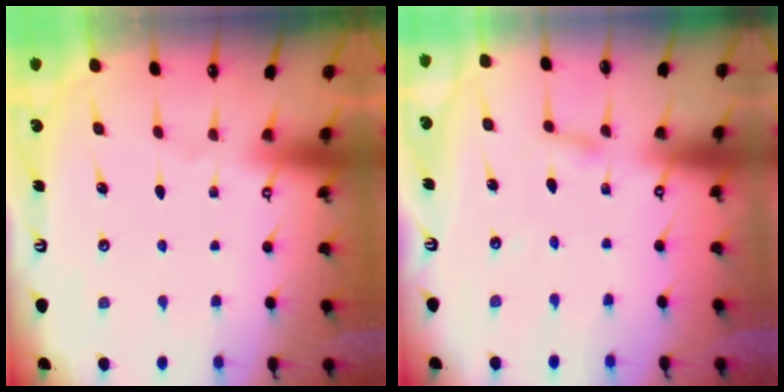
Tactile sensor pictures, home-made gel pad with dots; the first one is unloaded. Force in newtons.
{"total": 2.0, "press": 2.0, "slide": 0.2}